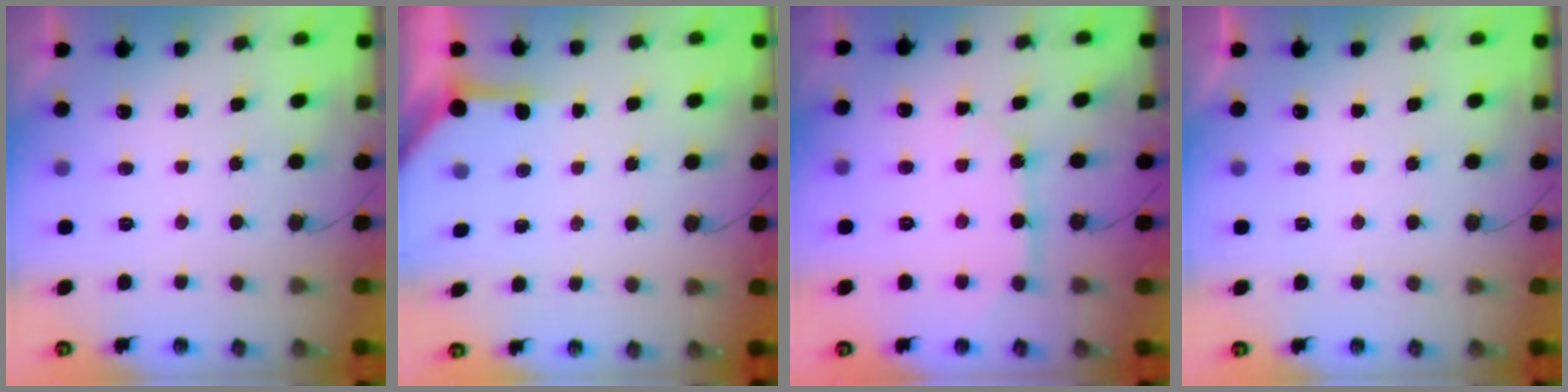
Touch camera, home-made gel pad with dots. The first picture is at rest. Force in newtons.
{"total": 3.6, "press": 3.6, "slide": 0.3}
{"total": 9.3, "press": 9.2, "slide": 0.7}
{"total": 0.0}